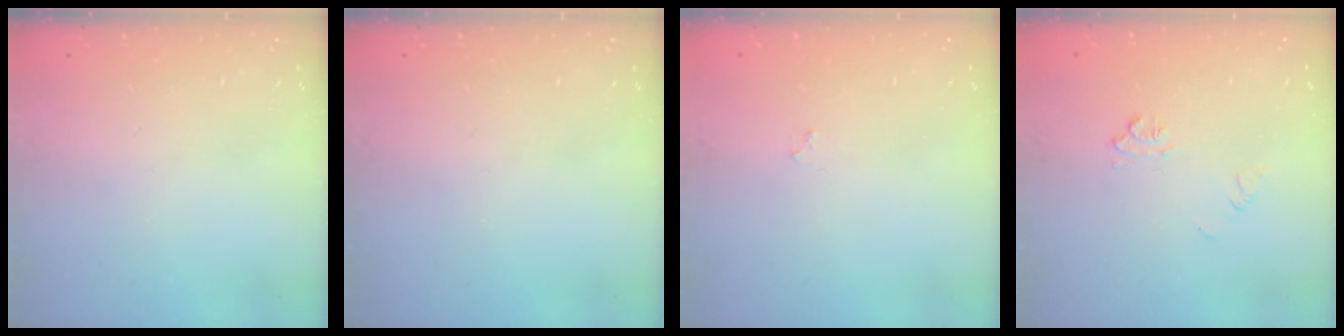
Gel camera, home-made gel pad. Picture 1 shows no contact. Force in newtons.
{"total": 0.0}
{"total": 2.2, "press": 2.1, "slide": 0.3}
{"total": 5.0, "press": 4.9, "slide": 0.6}